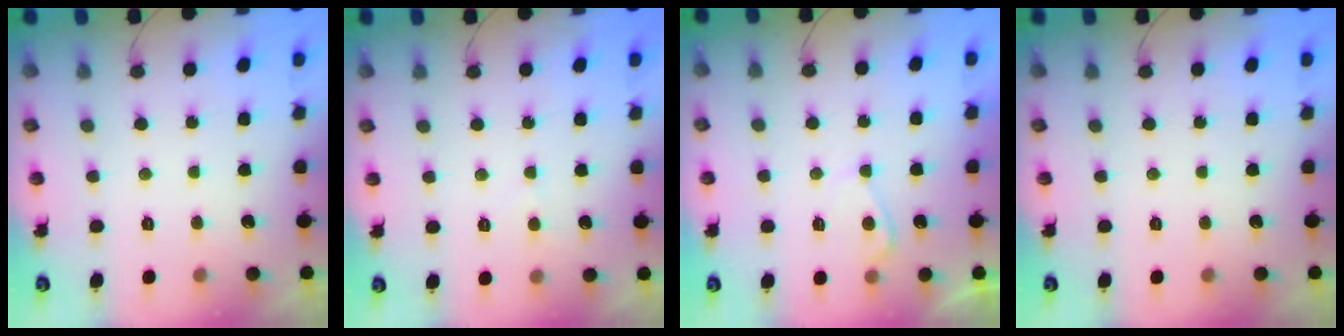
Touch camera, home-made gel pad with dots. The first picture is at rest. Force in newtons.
{"total": 2.9, "press": 2.9, "slide": 0.5}
{"total": 3.0, "press": 3.0, "slide": 0.4}
{"total": 0.0}